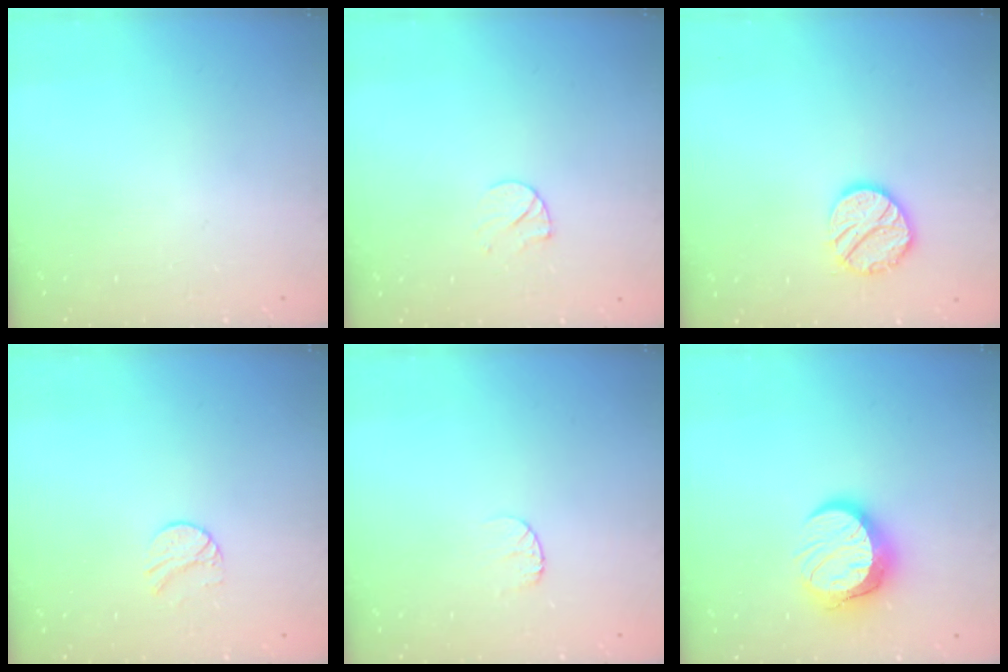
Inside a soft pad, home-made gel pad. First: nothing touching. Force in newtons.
{"total": 6.2, "press": 6.1, "slide": 0.5}
{"total": 11.7, "press": 11.6, "slide": 0.4}
{"total": 6.6, "press": 6.6, "slide": 0.6}
{"total": 3.7, "press": 3.7, "slide": 0.3}
{"total": 12.0, "press": 12.0, "slide": 1.0}